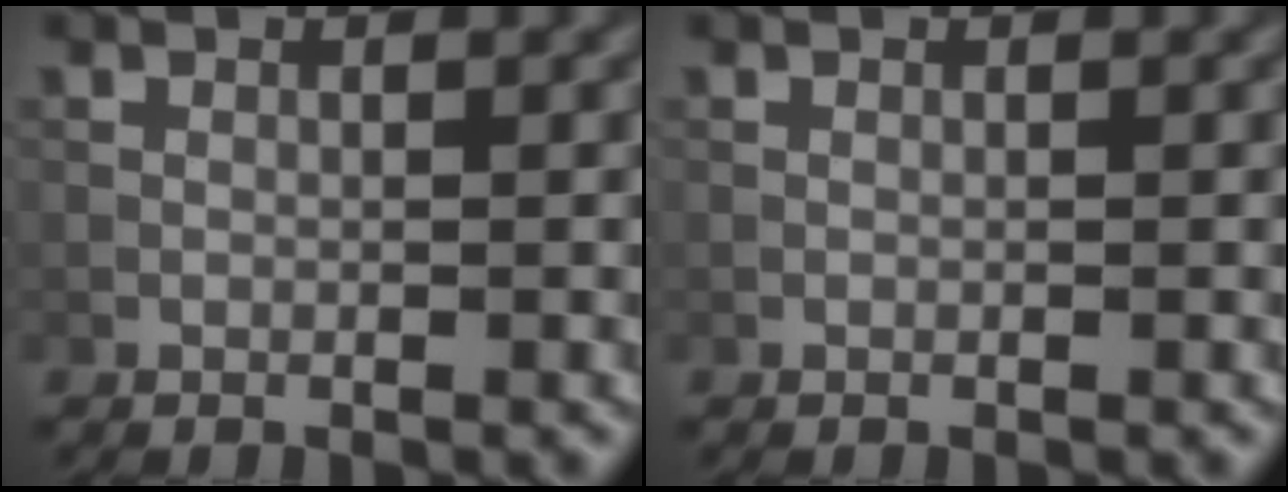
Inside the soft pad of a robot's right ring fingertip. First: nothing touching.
{"total": 0.0}